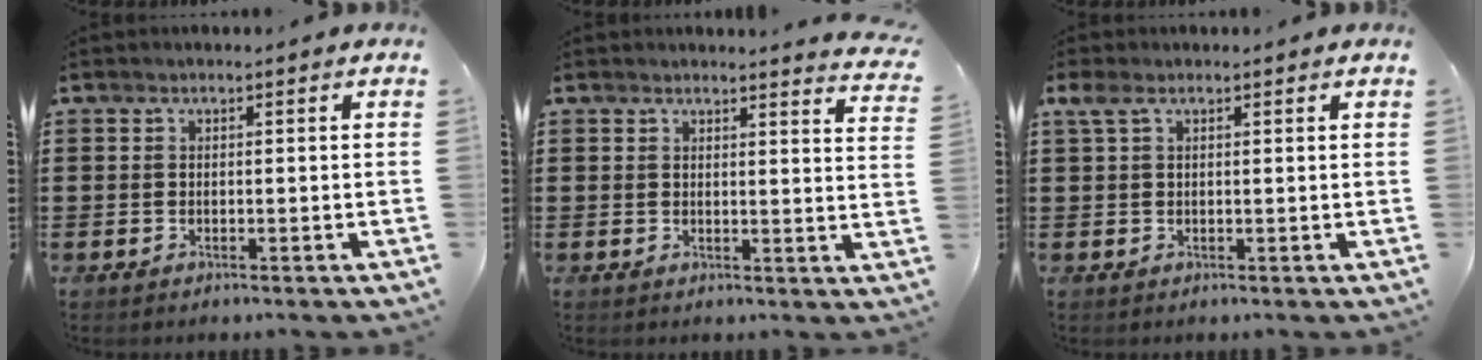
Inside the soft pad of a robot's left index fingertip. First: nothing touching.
{"total": 2.8, "force": [2.7, -0.3, 0.4], "torque": [-0.011, -0.014, 0.049]}
{"total": 1.9, "force": [1.0, 0.9, 1.4], "torque": [-0.032, 0.006, 0.018]}